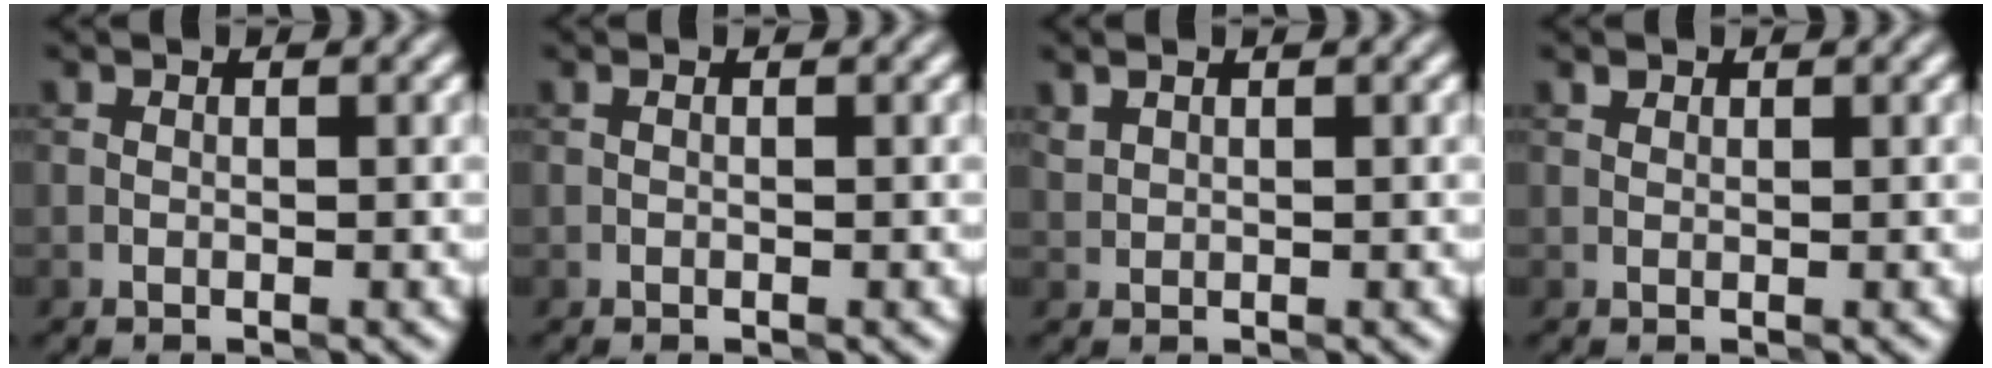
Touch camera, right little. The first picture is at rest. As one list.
[{"total": 0.0}, {"total": 0.7, "force": [0.6, 0.3, 0.0], "torque": [0.003, 0.004, 0.014]}, {"total": 0.5, "force": [0.5, 0.2, 0.1], "torque": [-0.002, -0.001, 0.003]}]